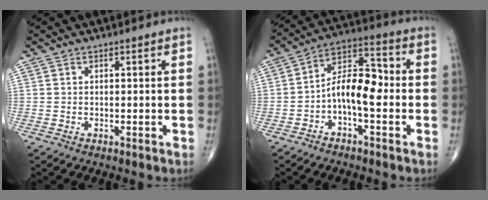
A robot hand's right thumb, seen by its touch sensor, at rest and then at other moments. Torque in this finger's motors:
{"motor_torque": [0.11, 0.10, 1.01, -0.34, 0.20]}